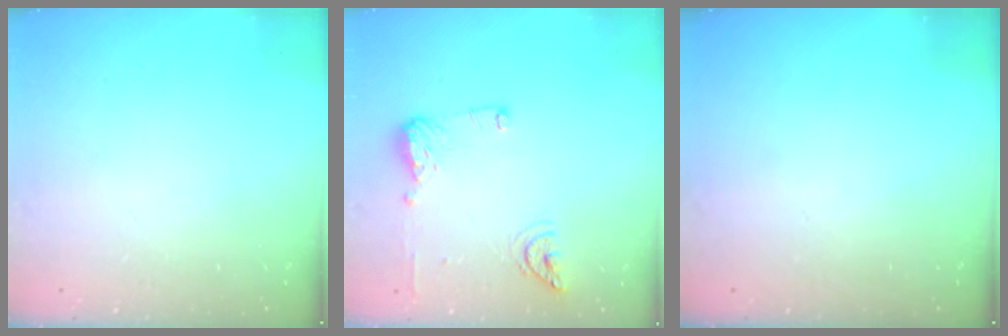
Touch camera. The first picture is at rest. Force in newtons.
{"total": 13.7, "press": 12.7, "slide": 5.1}
{"total": 0.0}